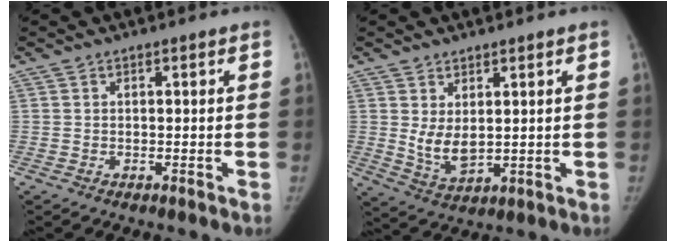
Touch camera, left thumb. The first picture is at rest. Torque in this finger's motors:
{"motor_torque": [-0.18, 0.36, 0.19, -0.21, 0.05]}